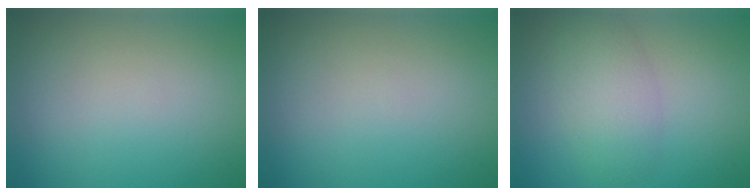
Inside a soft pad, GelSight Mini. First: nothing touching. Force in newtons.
{"total": 0.0}
{"total": 3.8, "press": 3.8, "slide": 0.1}